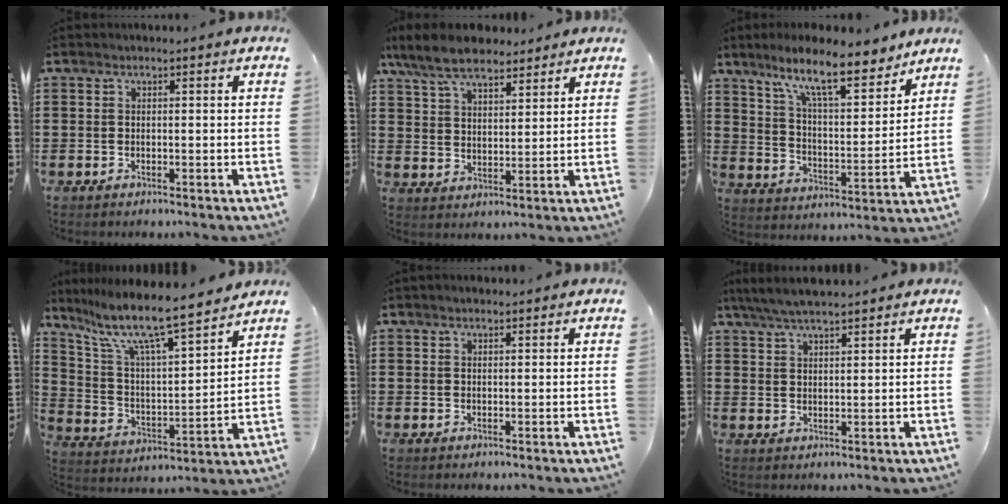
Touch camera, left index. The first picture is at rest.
{"total": 8.7, "force": [7.3, 3.0, 3.7], "torque": [-0.097, -0.009, 0.137]}
{"total": 12.1, "force": [9.3, 2.3, 7.4], "torque": [-0.152, -0.035, 0.160]}
{"total": 10.2, "force": [8.5, 1.0, 5.6], "torque": [-0.144, -0.058, 0.140]}
{"total": 0.9, "force": [0.8, 0.3, 0.4], "torque": [-0.008, 0.003, 0.015]}
{"total": 4.7, "force": [4.2, 0.6, 2.2], "torque": [-0.053, -0.006, 0.078]}